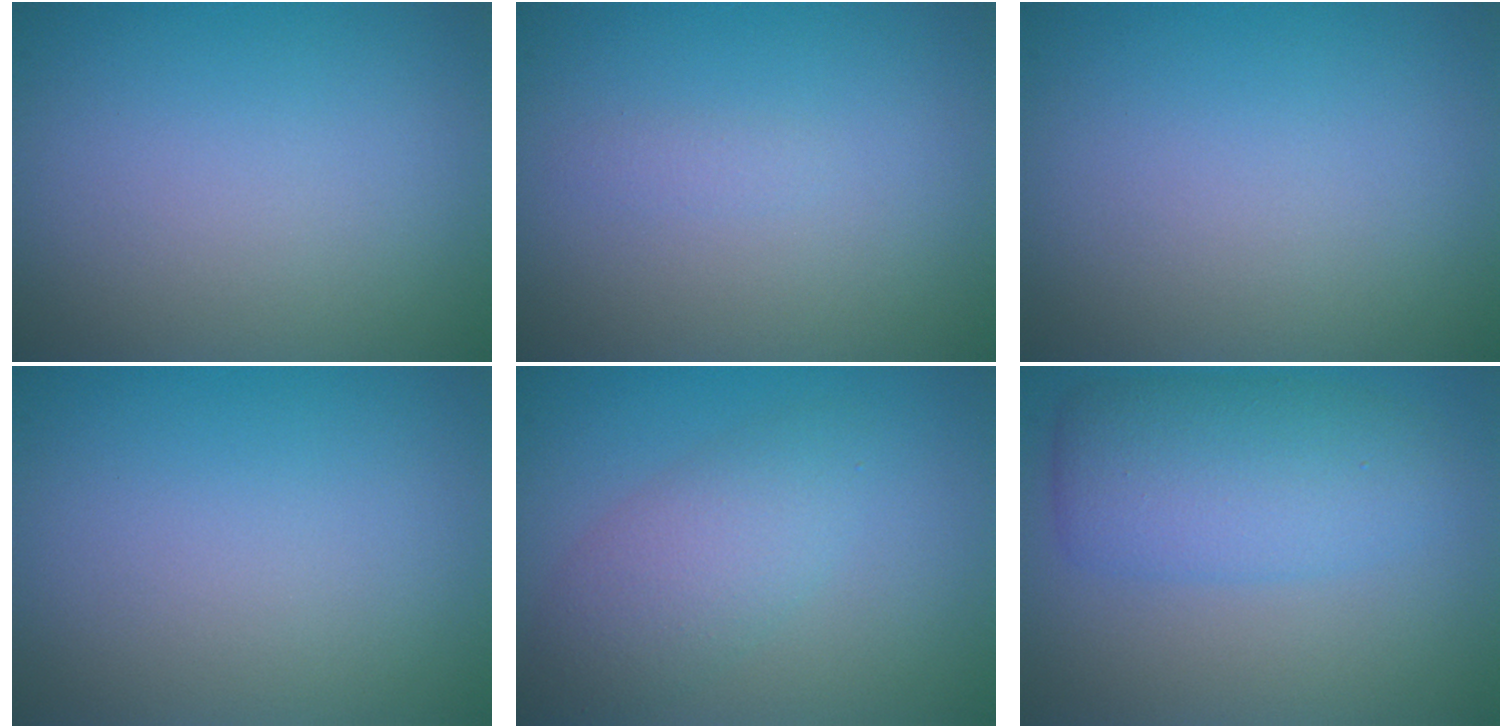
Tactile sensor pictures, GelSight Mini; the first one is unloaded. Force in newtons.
{"total": 0.6, "press": 0.6, "slide": 0.1}
{"total": 0.0}
{"total": 0.0}
{"total": 3.5, "press": 3.5, "slide": 0.1}
{"total": 5.4, "press": 5.4, "slide": 0.3}